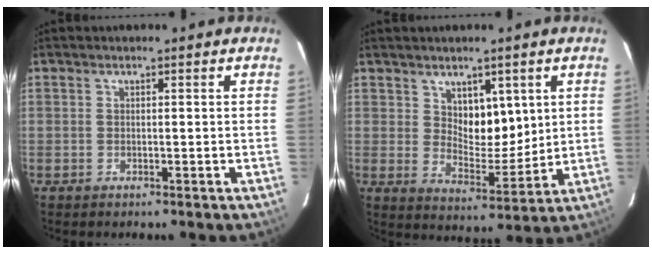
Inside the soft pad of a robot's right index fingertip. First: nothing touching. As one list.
[{"total": 7.3, "force": [2.8, 3.8, 5.6], "torque": [-0.088, -0.005, 0.059]}]